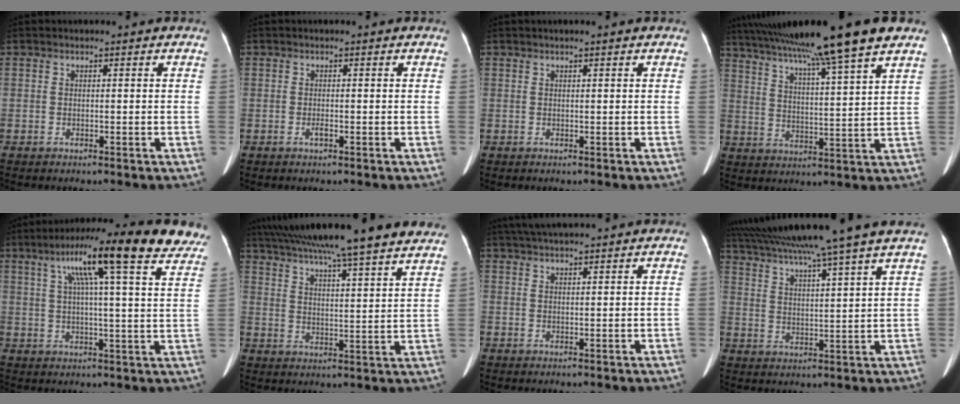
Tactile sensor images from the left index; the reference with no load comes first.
{"total": 0.6, "force": [-0.3, 0.0, 0.5], "torque": [-0.012, -0.001, -0.004]}
{"total": 0.9, "force": [0.7, -0.2, 0.6], "torque": [-0.013, 0.008, 0.016]}
{"total": 19.8, "force": [15.8, -1.3, 11.9], "torque": [-0.207, 0.012, 0.241]}
{"total": 20.4, "force": [13.4, 1.9, 15.3], "torque": [-0.238, 0.043, 0.170]}
{"total": 27.6, "force": [23.8, 0.8, 13.9], "torque": [-0.232, -0.003, 0.322]}
{"total": 8.8, "force": [7.6, 0.3, 4.4], "torque": [-0.070, 0.041, 0.111]}
{"total": 19.3, "force": [16.2, -2.1, 10.3], "torque": [-0.181, 0.006, 0.241]}